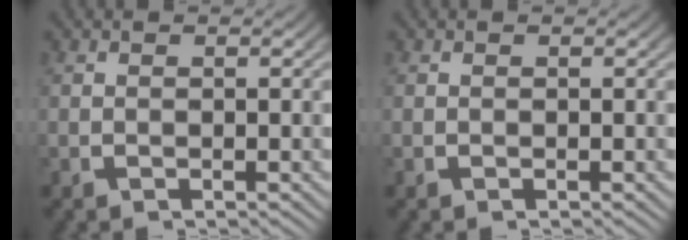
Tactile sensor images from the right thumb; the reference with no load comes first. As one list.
[{"total": 0.0}]